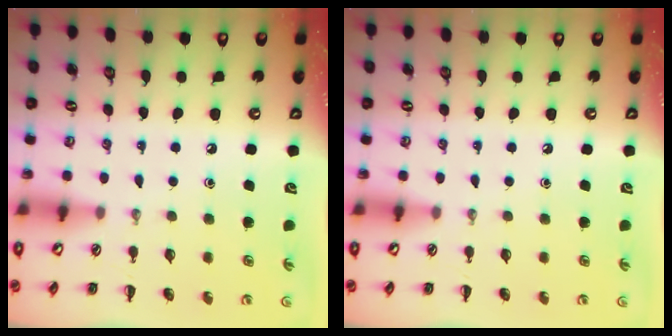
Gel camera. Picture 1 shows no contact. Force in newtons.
{"total": 0.0}